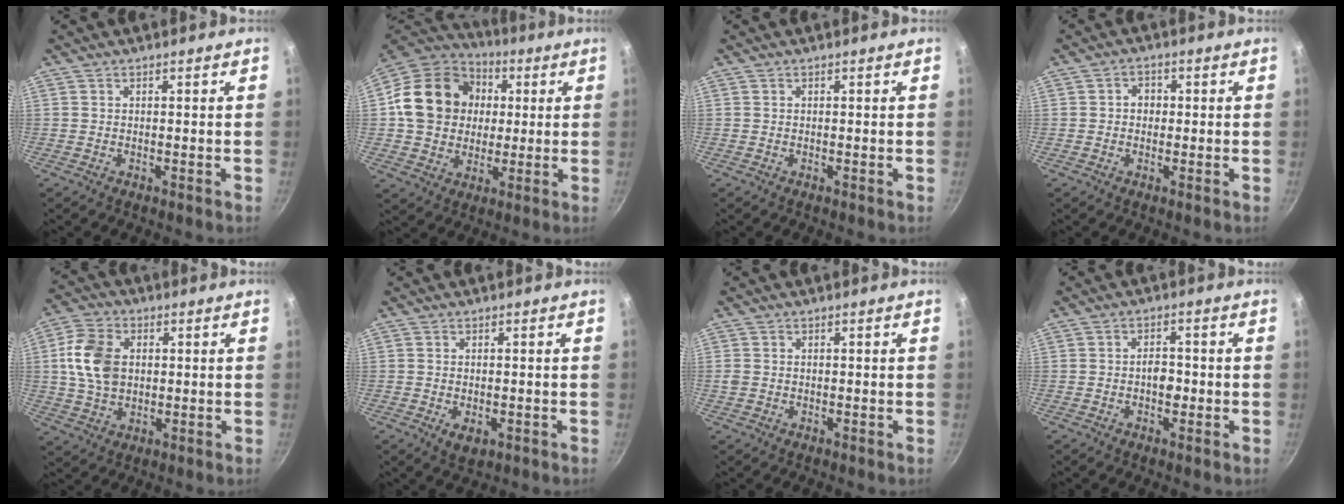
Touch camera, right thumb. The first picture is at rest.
{"total": 19.3, "force": [2.5, 16.1, 10.2], "torque": [-0.151, 0.023, 0.036]}
{"total": 0.0}
{"total": 2.9, "force": [0.1, 2.4, 1.5], "torque": [-0.007, 0.008, -0.002]}
{"total": 11.4, "force": [1.4, 8.1, 7.8], "torque": [-0.132, 0.008, 0.021]}
{"total": 3.5, "force": [-1.0, 2.1, 2.7], "torque": [-0.041, -0.009, -0.011]}
{"total": 1.6, "force": [-0.1, 1.4, 0.9], "torque": [-0.018, 0.003, 0.000]}
{"total": 3.8, "force": [-0.8, 2.4, 2.8], "torque": [-0.026, 0.010, -0.013]}